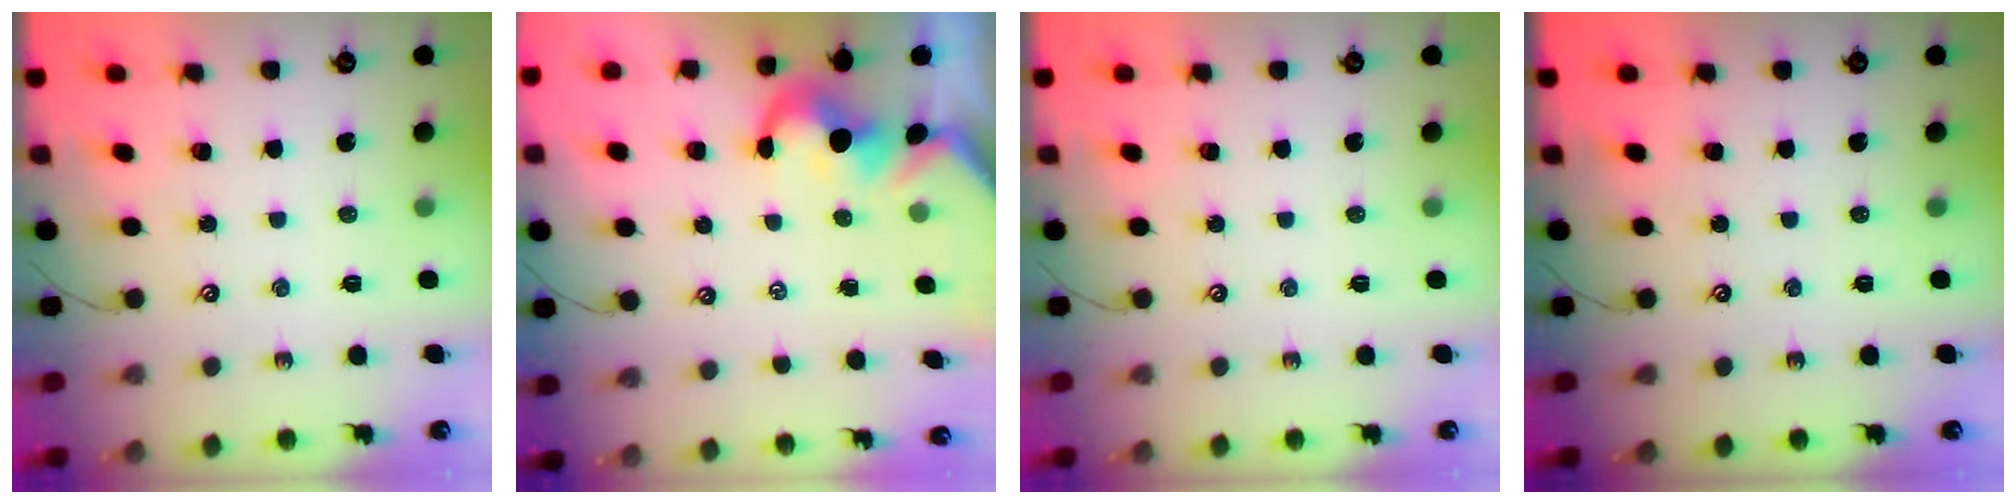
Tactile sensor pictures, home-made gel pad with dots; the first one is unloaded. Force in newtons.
{"total": 1.4, "press": 1.0, "slide": 0.9}
{"total": 0.0}
{"total": 0.0}